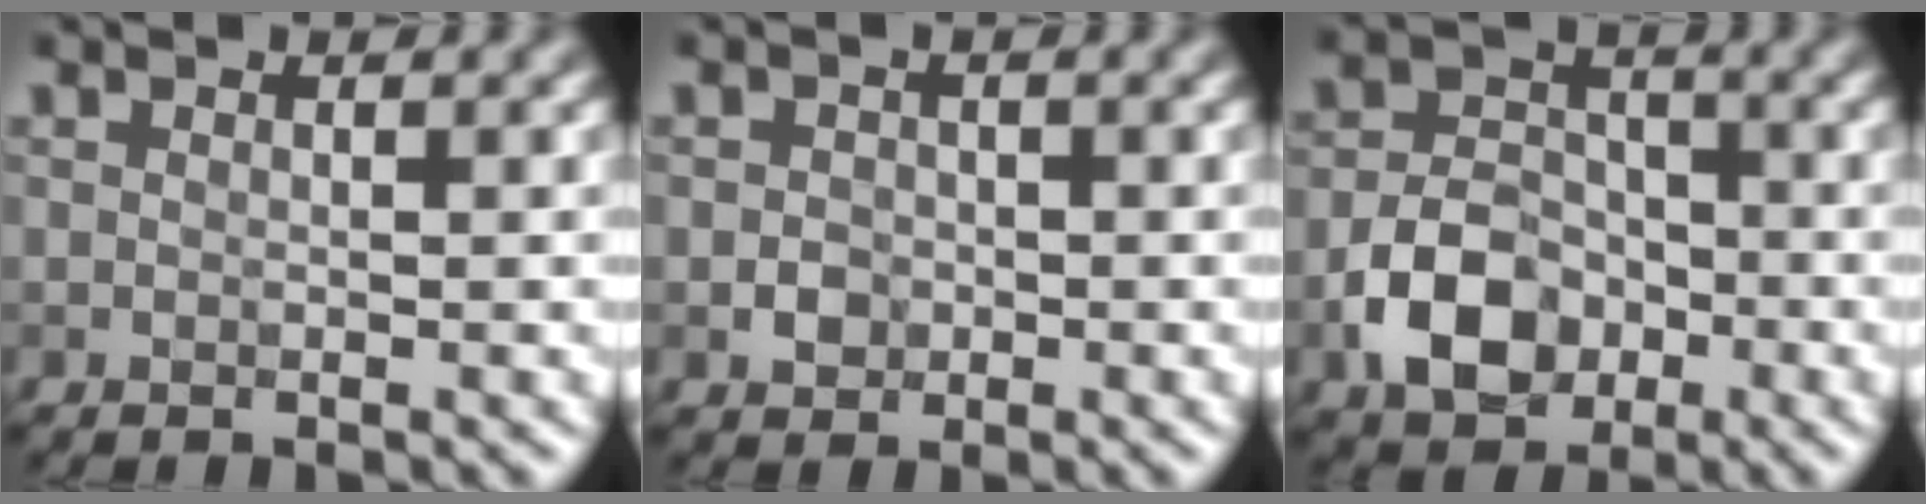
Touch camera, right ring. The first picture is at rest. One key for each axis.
{"total": 1.4, "fx": -0.4, "fy": 1.3, "fz": 0.5, "tx": -0.003, "ty": -0.002, "tz": -0.009}
{"total": 5.8, "fx": -2.4, "fy": 4.1, "fz": 3.3, "tx": -0.058, "ty": -0.001, "tz": -0.046}